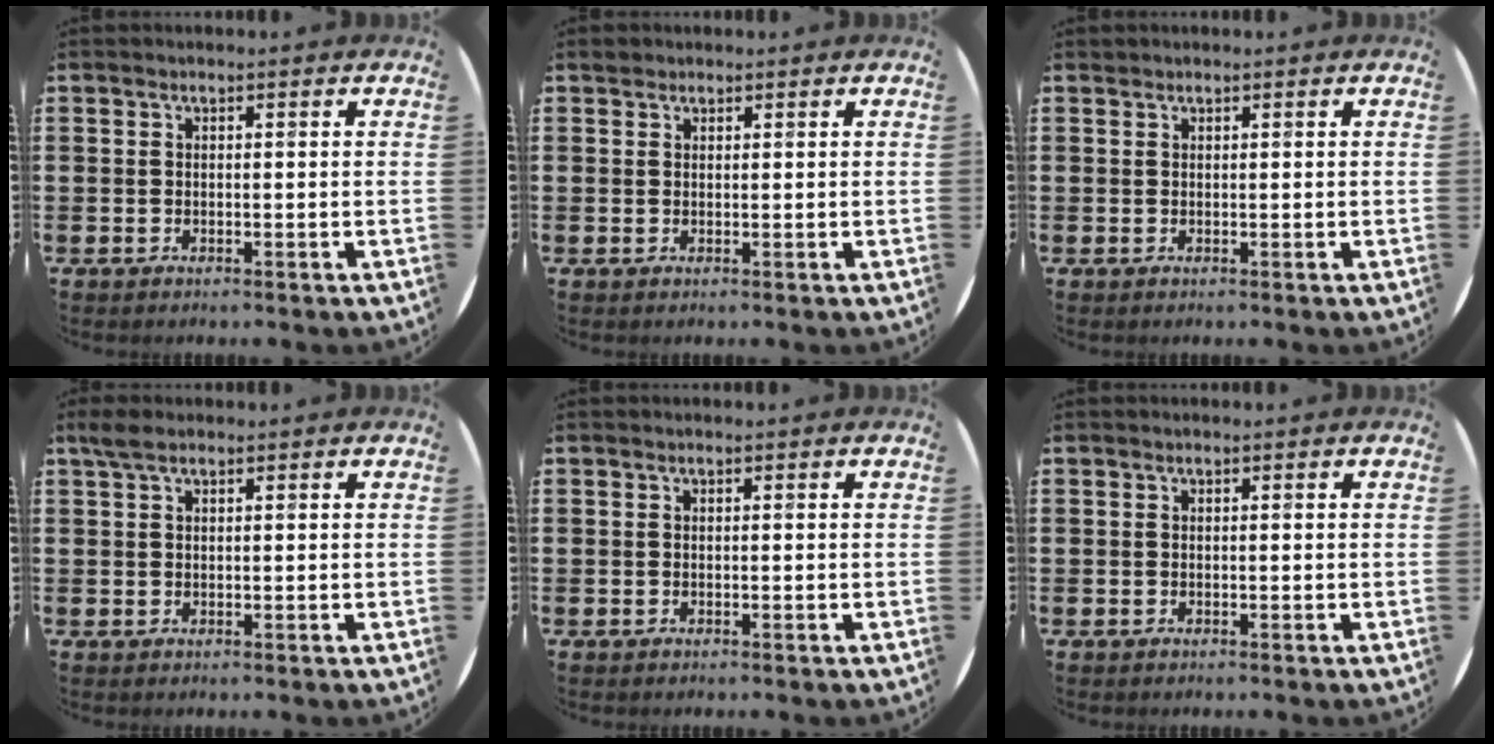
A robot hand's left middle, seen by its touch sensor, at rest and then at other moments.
{"total": 0.9, "force": [0.8, 0.4, 0.0], "torque": [0.007, -0.001, 0.014]}
{"total": 0.0}
{"total": 1.8, "force": [1.3, 0.8, 1.1], "torque": [-0.023, 0.006, 0.023]}
{"total": 0.0}
{"total": 0.0}